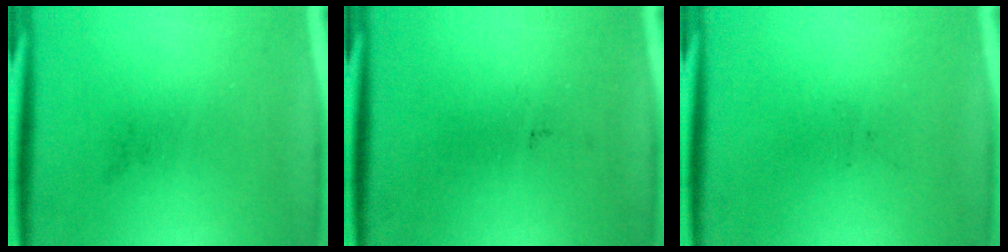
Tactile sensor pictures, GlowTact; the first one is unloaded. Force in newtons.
{"total": 0.0}
{"total": 0.0}